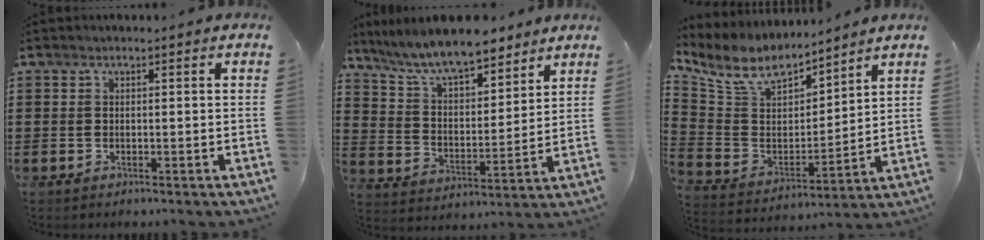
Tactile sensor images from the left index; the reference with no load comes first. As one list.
[{"total": 10.0, "force": [8.7, 2.0, 4.6], "torque": [-0.121, -0.035, 0.158]}, {"total": 9.2, "force": [7.5, 4.0, 3.6], "torque": [-0.112, -0.039, 0.135]}]